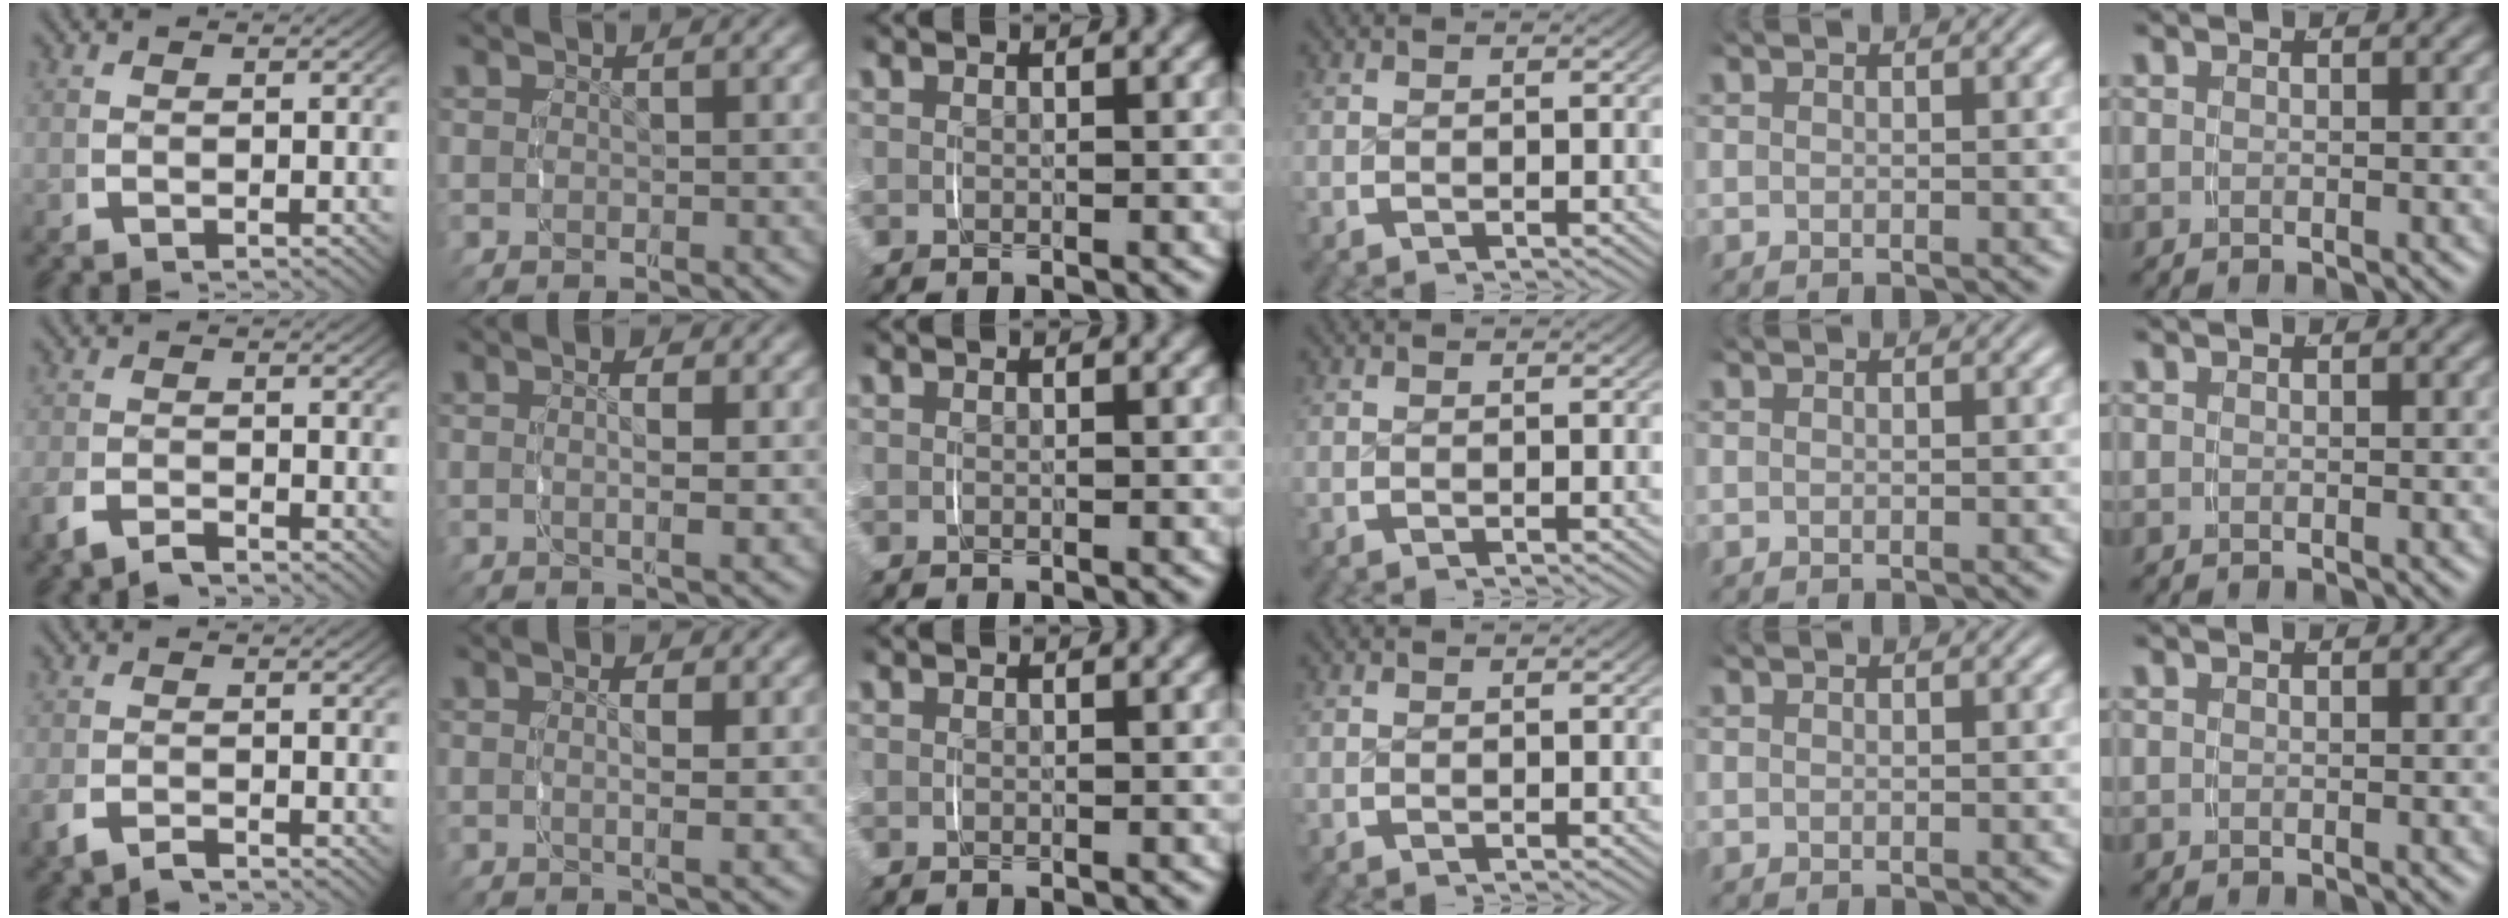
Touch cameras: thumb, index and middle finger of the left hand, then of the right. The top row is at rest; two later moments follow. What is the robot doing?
{"motion": "lift_and_place", "object": "pen bag"}